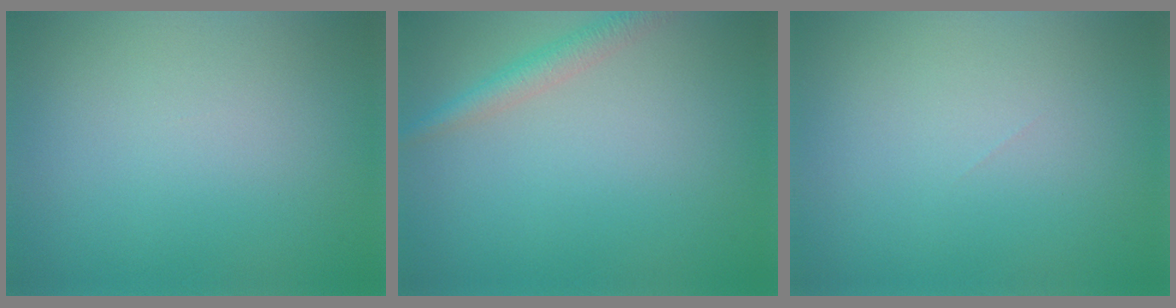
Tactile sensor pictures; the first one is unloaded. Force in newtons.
{"total": 2.4, "press": 2.4, "slide": 0.0}
{"total": 0.0}